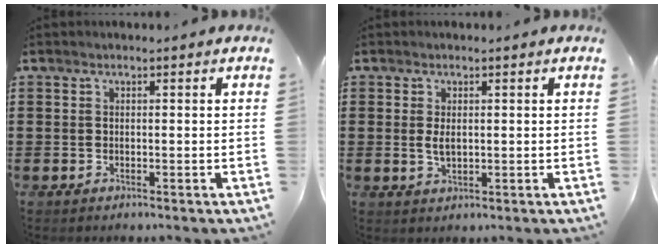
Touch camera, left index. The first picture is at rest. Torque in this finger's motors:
{"motor_torque": [0.52, 0.38, 0.33, 0.07]}